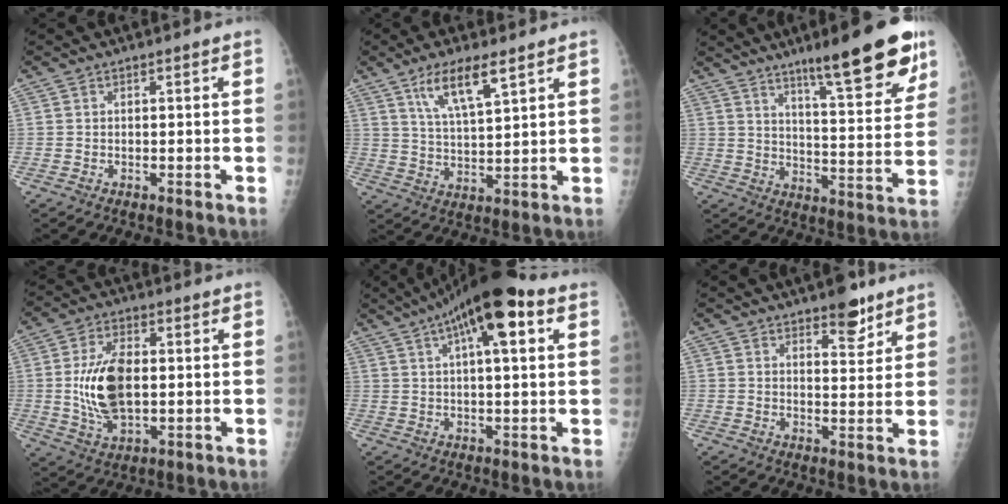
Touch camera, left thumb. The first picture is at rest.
{"total": 9.0, "force": [5.3, 2.3, 6.9], "torque": [-0.121, -0.026, 0.105]}
{"total": 18.6, "force": [11.9, 3.3, 13.9], "torque": [-0.159, -0.060, 0.178]}
{"total": 12.1, "force": [0.1, 6.7, 10.1], "torque": [-0.182, -0.001, 0.008]}
{"total": 14.7, "force": [6.4, 4.4, 12.5], "torque": [-0.184, 0.019, 0.093]}
{"total": 6.4, "force": [4.4, 2.7, 3.8], "torque": [-0.027, -0.027, 0.060]}